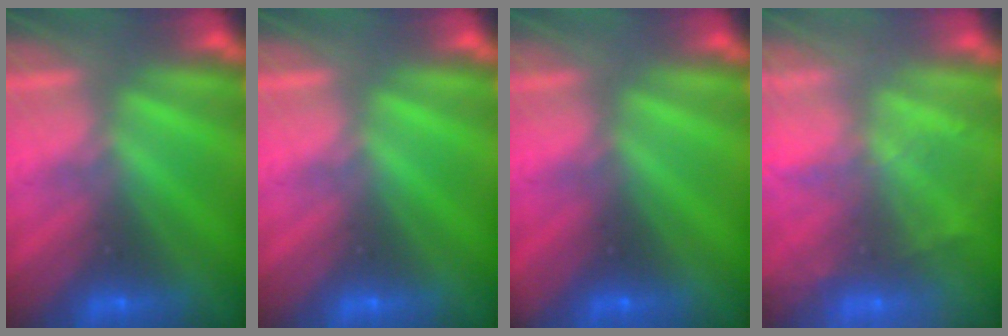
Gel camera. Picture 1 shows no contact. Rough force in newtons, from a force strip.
{"total": 0.0}
{"total": 2.1}
{"total": 7.1}